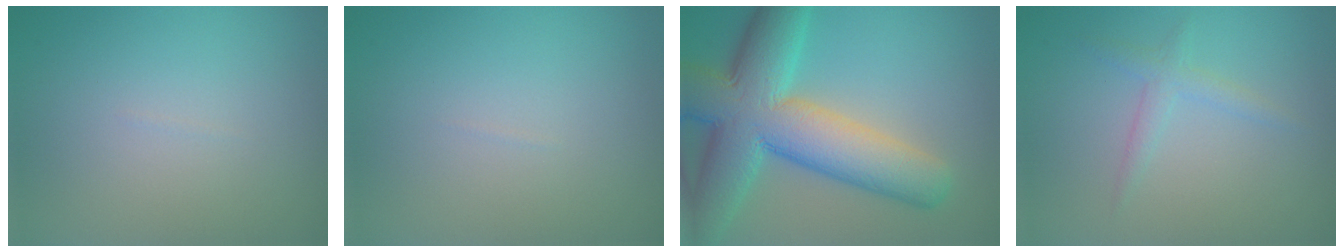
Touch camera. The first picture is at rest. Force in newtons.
{"total": 0.0}
{"total": 12.0, "press": 12.0, "slide": 0.4}
{"total": 1.7, "press": 1.7, "slide": 0.0}